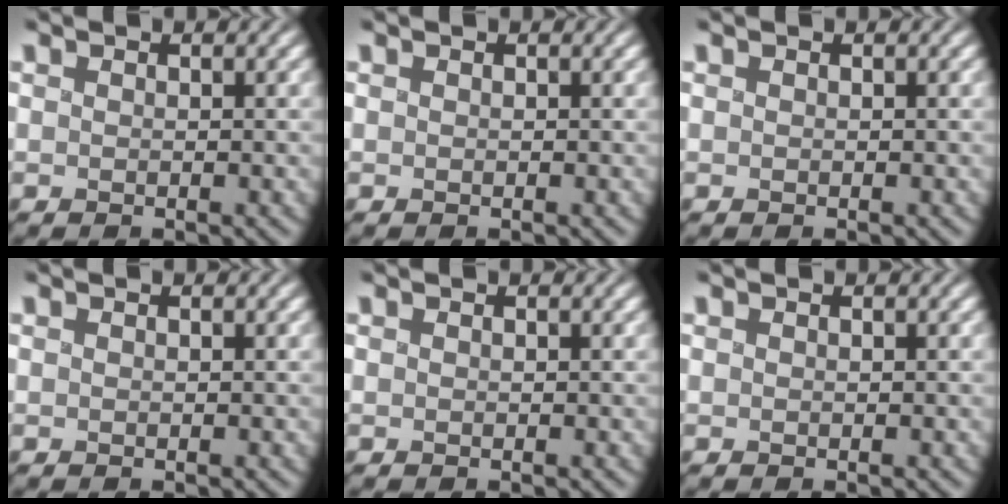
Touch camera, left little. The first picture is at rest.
{"total": 0.0}
{"total": 0.0}
{"total": 0.0}
{"total": 0.0}
{"total": 0.0}